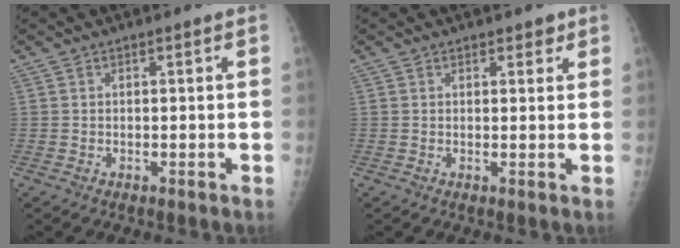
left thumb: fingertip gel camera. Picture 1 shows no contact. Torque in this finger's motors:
{"motor_torque": [-0.21, -0.01, -0.19, -0.17, 0.03]}